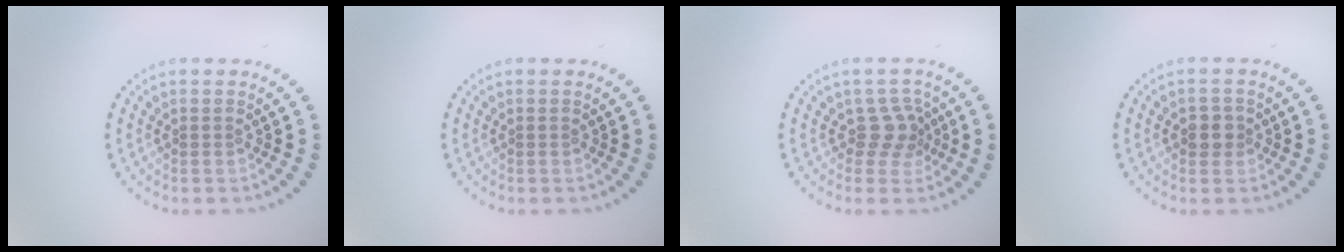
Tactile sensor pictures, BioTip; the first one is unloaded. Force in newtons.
{"total": 0.0}
{"total": 2.4, "press": 1.8, "slide": 1.6}
{"total": 1.9, "press": 1.8, "slide": 0.5}